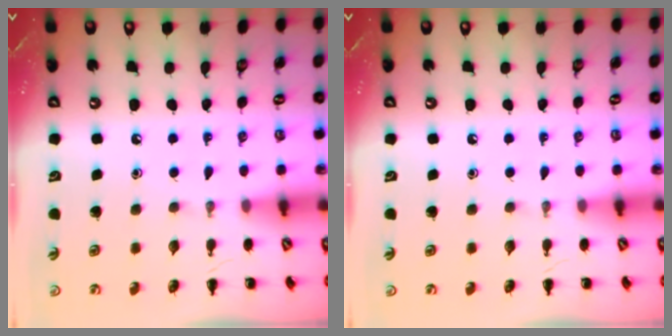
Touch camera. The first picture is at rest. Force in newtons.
{"total": 0.0}